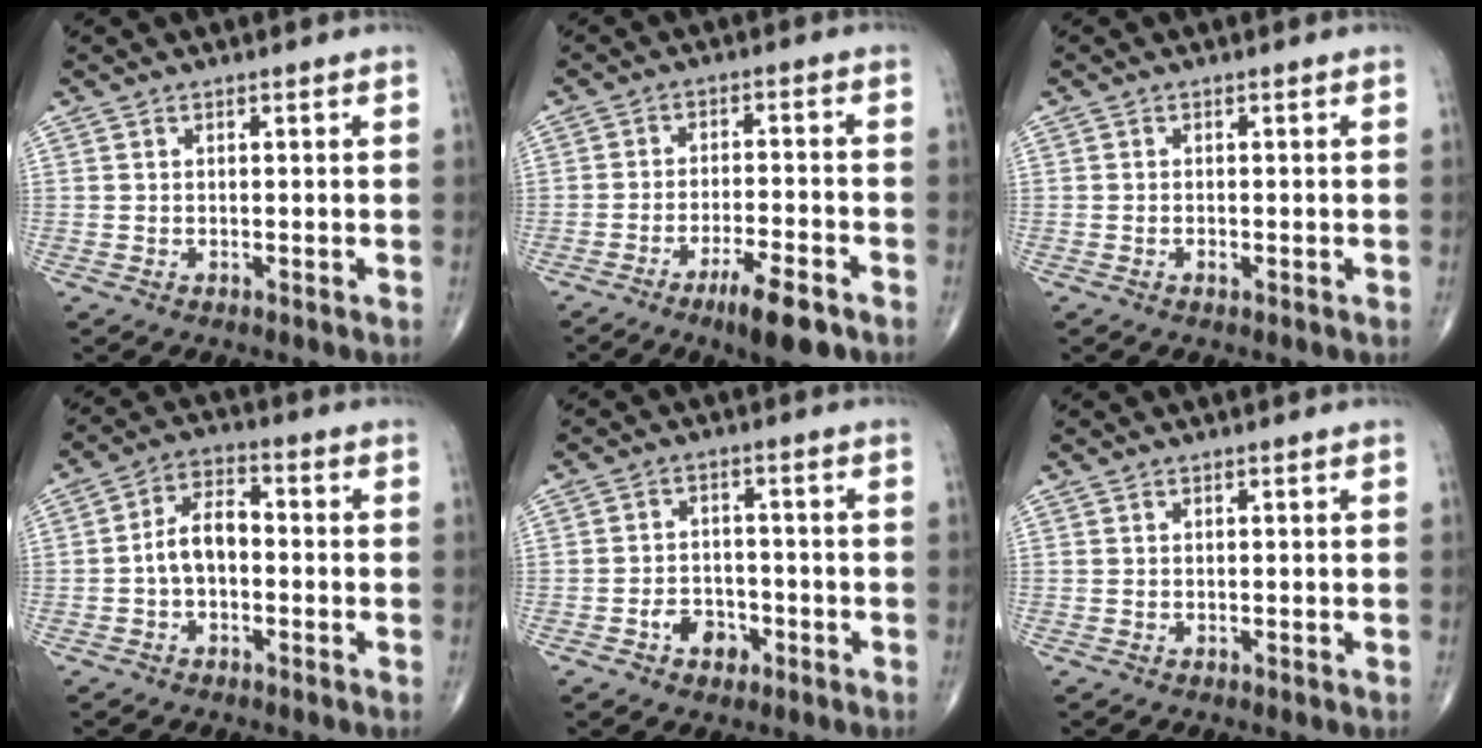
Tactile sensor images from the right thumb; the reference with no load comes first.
{"total": 8.8, "force": [-5.5, 2.0, 6.6], "torque": [-0.109, 0.020, -0.086]}
{"total": 0.8, "force": [-0.3, 0.4, 0.5], "torque": [-0.011, 0.000, -0.006]}
{"total": 6.9, "force": [-1.1, 4.2, 5.4], "torque": [-0.091, 0.030, -0.031]}
{"total": 5.3, "force": [-2.5, 3.8, 2.7], "torque": [-0.020, 0.024, -0.040]}
{"total": 0.0}